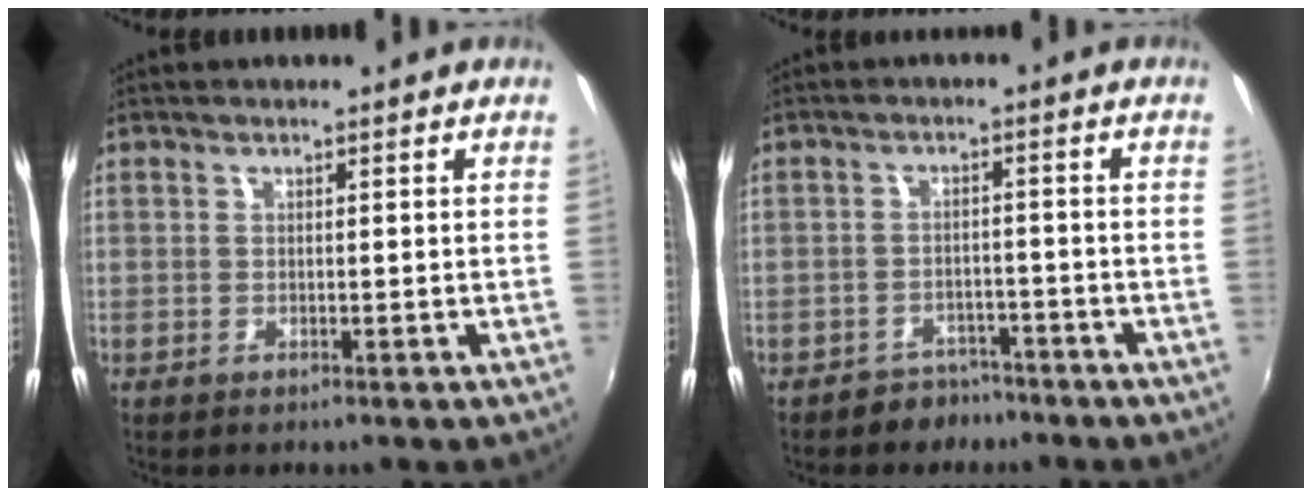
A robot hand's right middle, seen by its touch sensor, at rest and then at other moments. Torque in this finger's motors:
{"motor_torque": [0.48, -0.59, -0.02, -0.01]}